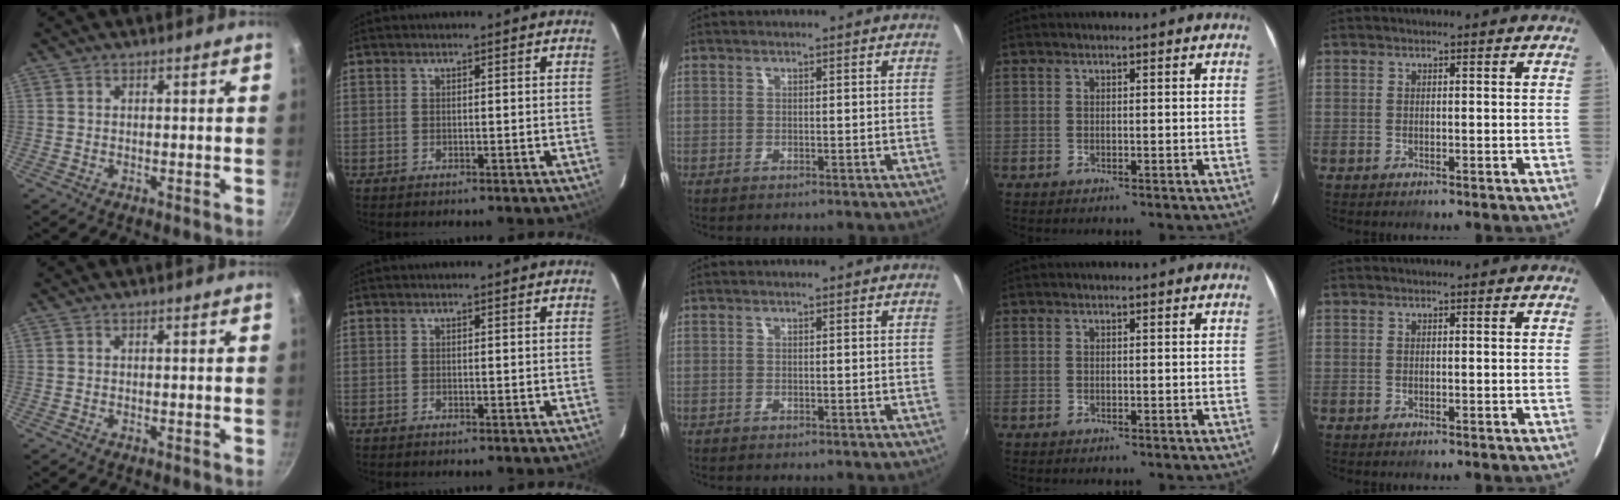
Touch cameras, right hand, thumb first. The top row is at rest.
{}